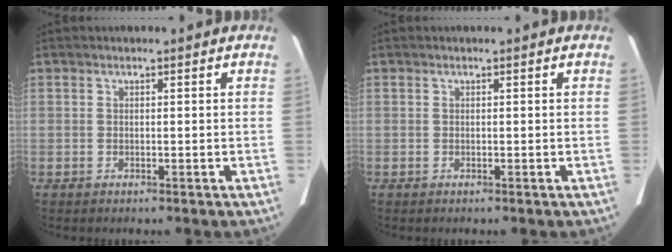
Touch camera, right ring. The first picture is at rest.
{"total": 0.0}